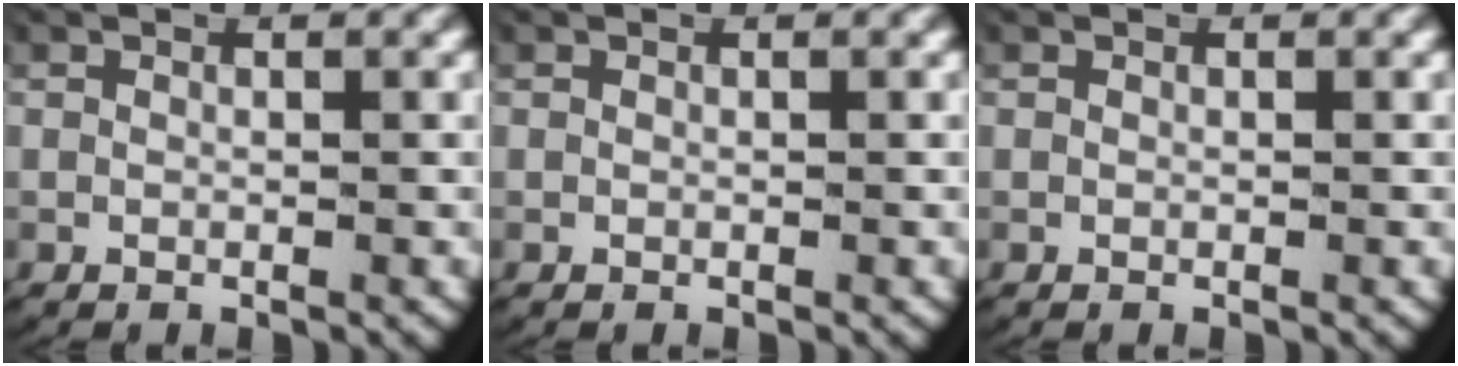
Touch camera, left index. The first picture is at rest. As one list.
[{"total": 0.0}, {"total": 0.0}]